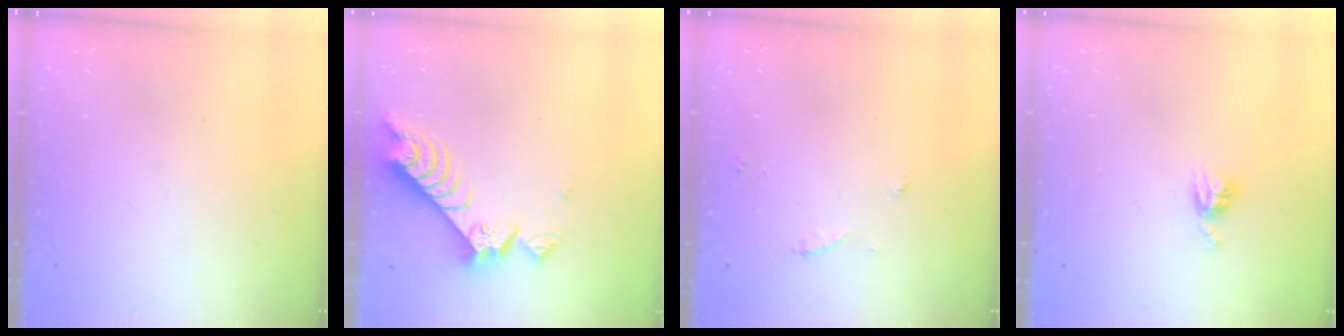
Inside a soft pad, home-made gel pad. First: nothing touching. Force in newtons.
{"total": 8.4, "press": 8.3, "slide": 0.9}
{"total": 4.4, "press": 4.3, "slide": 0.4}
{"total": 5.4, "press": 5.4, "slide": 0.5}